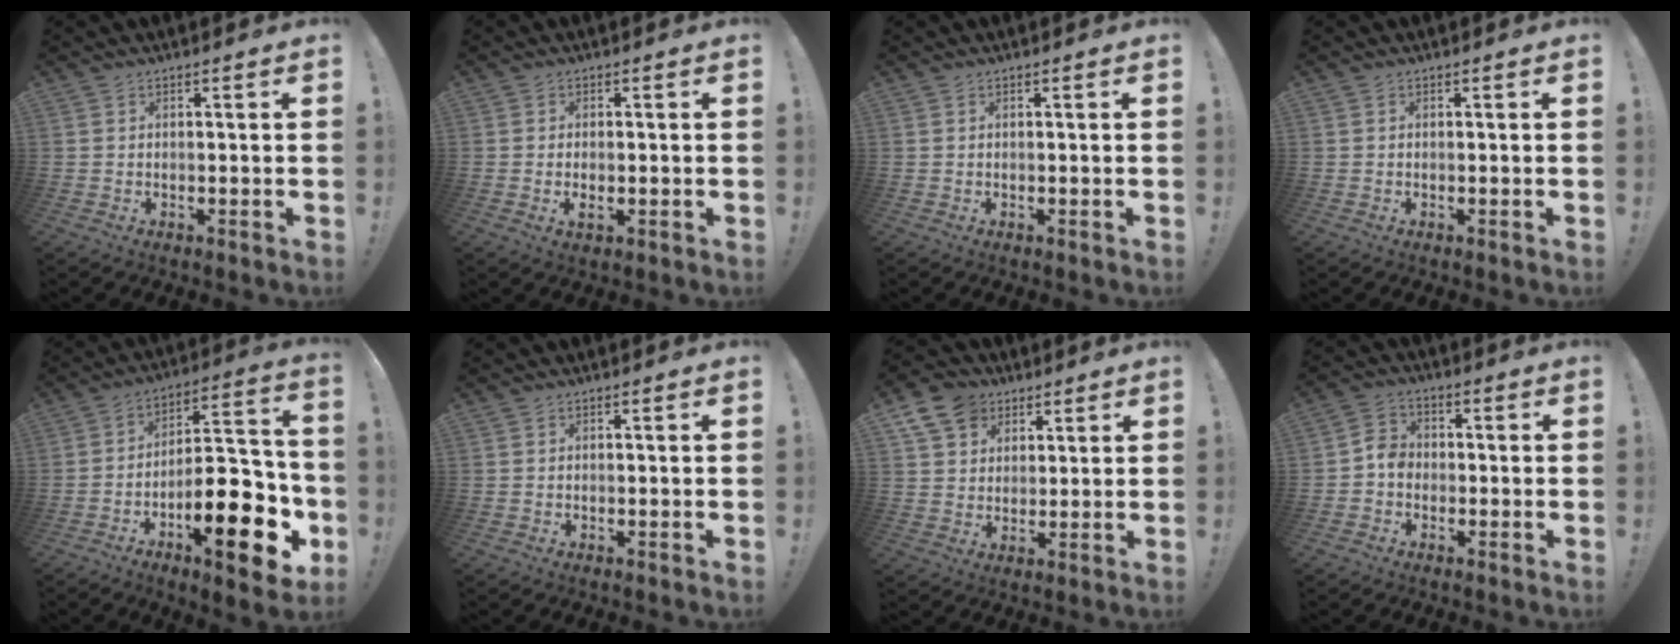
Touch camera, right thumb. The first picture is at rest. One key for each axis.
{"total": 1.9, "fx": -0.1, "fy": 0.9, "fz": 1.7, "tx": -0.020, "ty": 0.000, "tz": -0.003}
{"total": 0.0}
{"total": 0.0}
{"total": 21.3, "fx": -8.6, "fy": 7.4, "fz": 18.1, "tx": -0.264, "ty": 0.048, "tz": -0.128}
{"total": 0.0}
{"total": 11.0, "fx": 5.7, "fy": 8.5, "fz": 4.0, "tx": -0.064, "ty": -0.029, "tz": 0.115}
{"total": 5.5, "fx": -2.1, "fy": 4.3, "fz": 2.6, "tx": -0.054, "ty": 0.025, "tz": -0.036}